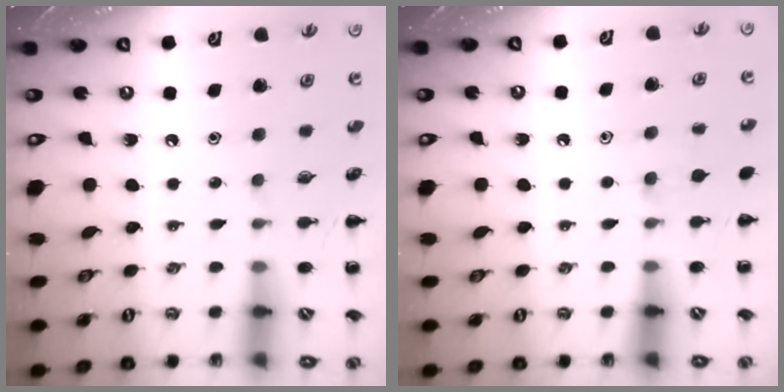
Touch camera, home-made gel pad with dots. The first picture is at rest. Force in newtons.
{"total": 3.9, "press": 3.6, "slide": 1.6}